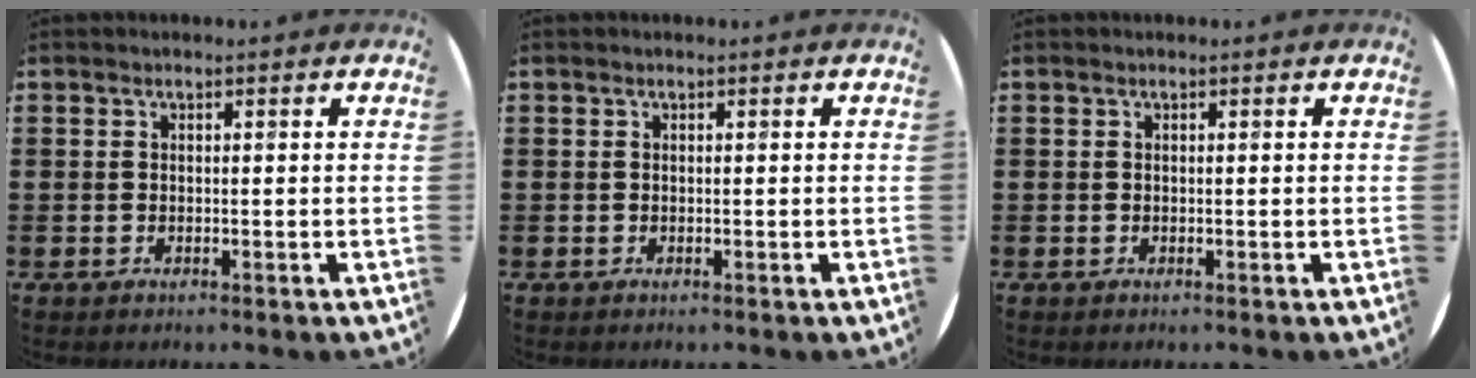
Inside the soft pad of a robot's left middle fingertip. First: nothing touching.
{"total": 0.0}
{"total": 0.0}